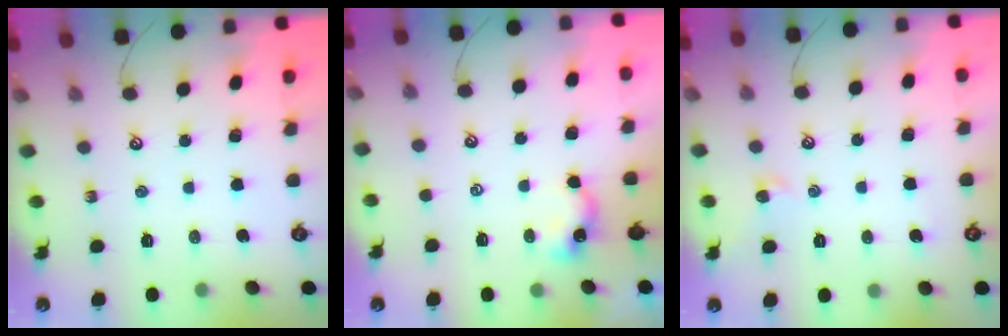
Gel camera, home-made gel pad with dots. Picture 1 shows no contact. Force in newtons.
{"total": 0.0}
{"total": 1.0, "press": 1.0, "slide": 0.3}